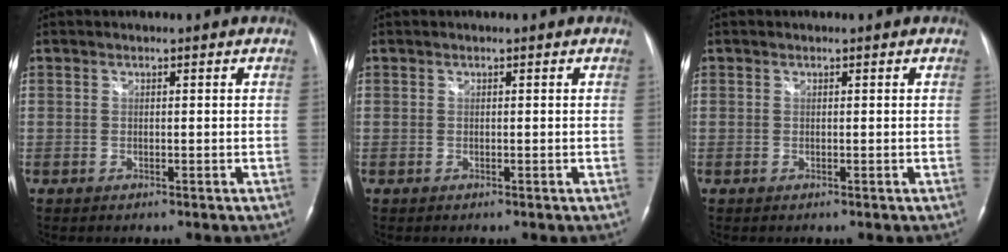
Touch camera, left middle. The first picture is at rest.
{"total": 0.0}
{"total": 0.0}